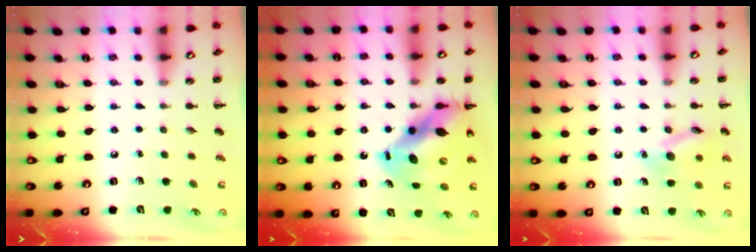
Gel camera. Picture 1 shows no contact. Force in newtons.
{"total": 12.8, "press": 12.4, "slide": 3.4}
{"total": 12.0, "press": 12.0, "slide": 0.7}